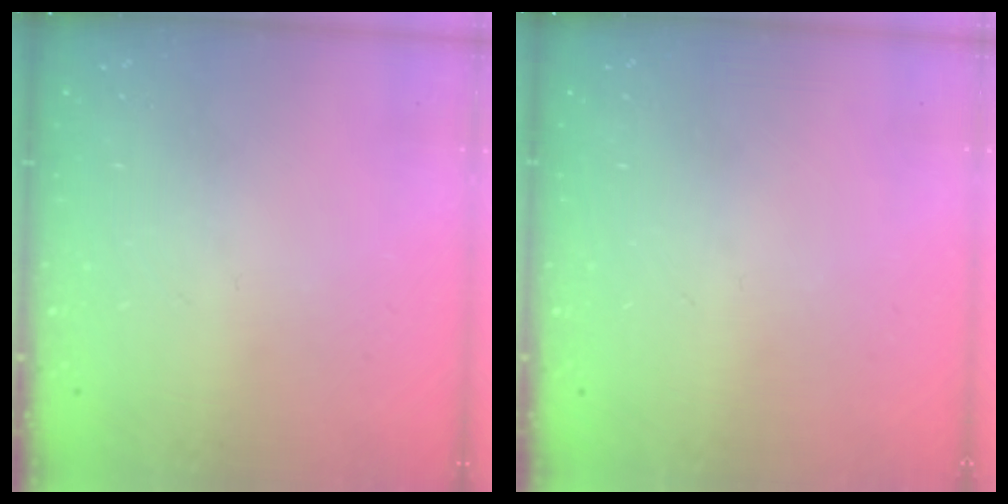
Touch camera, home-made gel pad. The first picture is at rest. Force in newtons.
{"total": 0.0}